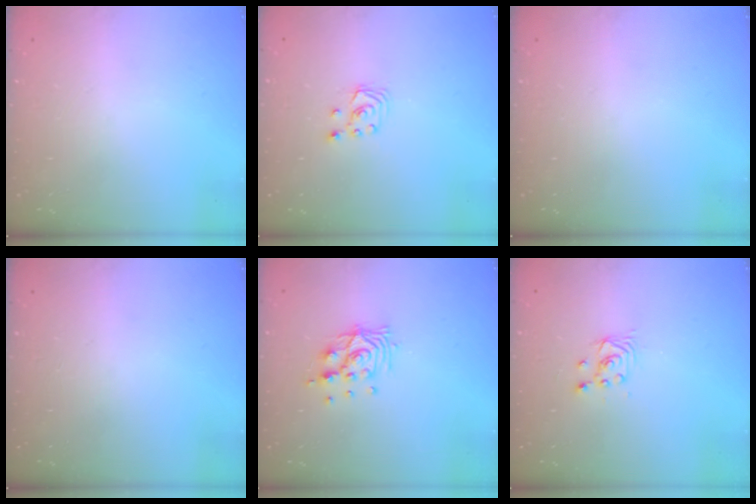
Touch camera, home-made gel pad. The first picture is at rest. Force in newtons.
{"total": 2.7, "press": 2.7, "slide": 0.3}
{"total": 0.0}
{"total": 0.0}
{"total": 10.3, "press": 10.3, "slide": 0.9}
{"total": 2.2, "press": 2.2, "slide": 0.3}